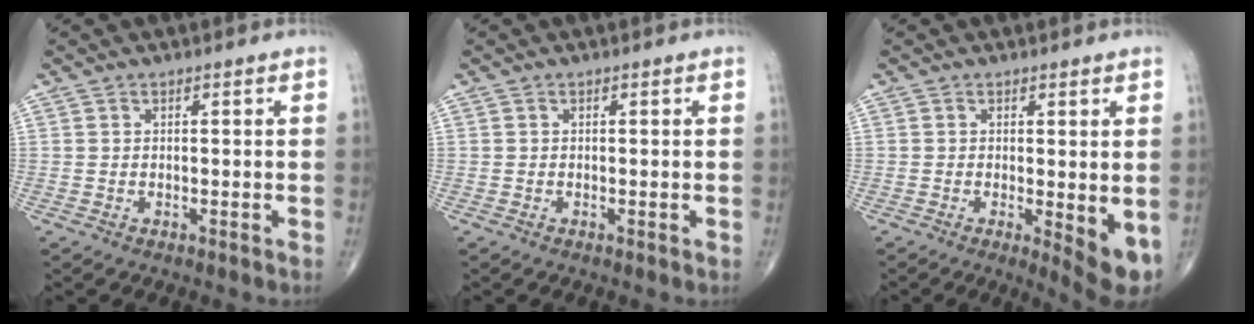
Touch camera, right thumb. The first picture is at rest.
{"total": 0.0}
{"total": 6.3, "force": [-0.9, 1.8, 6.0], "torque": [-0.080, -0.017, -0.011]}